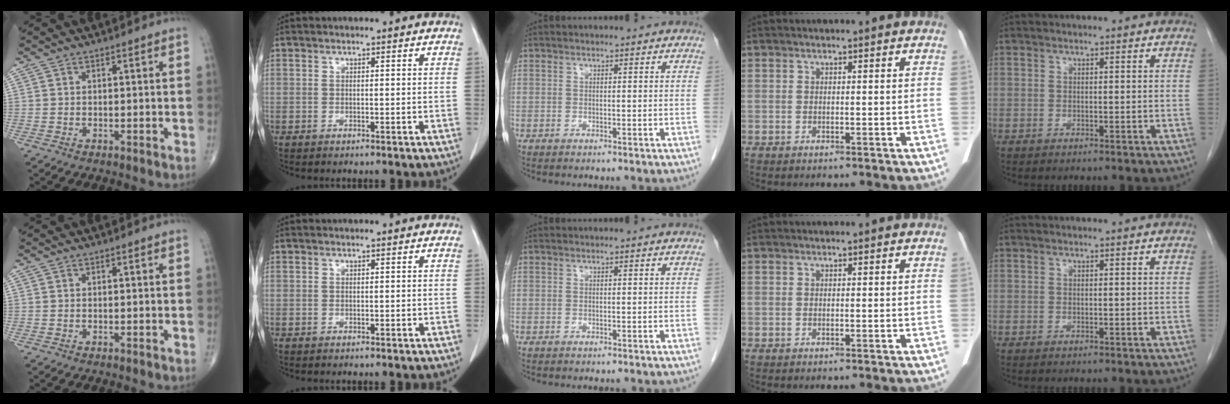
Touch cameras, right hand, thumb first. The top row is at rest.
{}